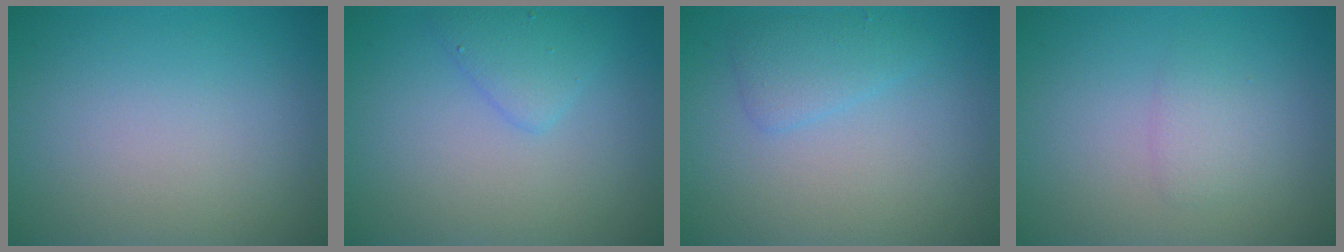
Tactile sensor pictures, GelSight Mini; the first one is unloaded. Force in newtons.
{"total": 2.0, "press": 2.0, "slide": 0.1}
{"total": 1.9, "press": 1.9, "slide": 0.0}
{"total": 1.4, "press": 1.4, "slide": 0.0}